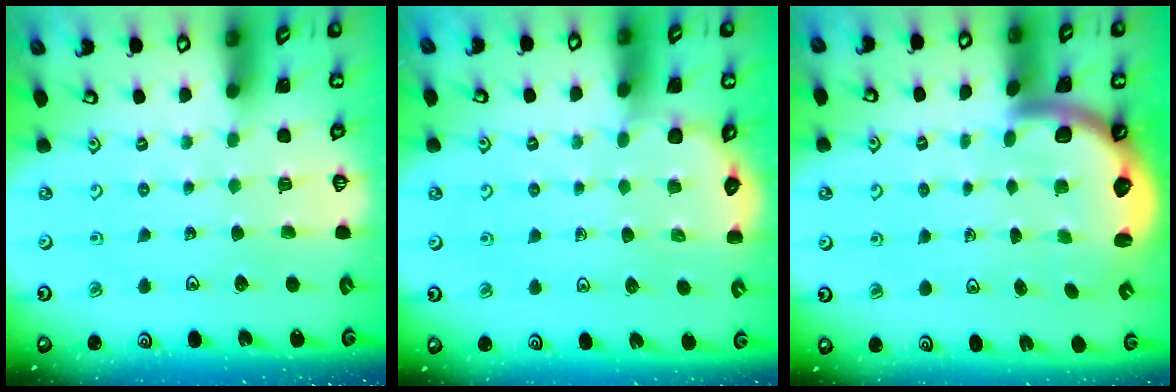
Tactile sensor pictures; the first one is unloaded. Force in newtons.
{"total": 2.7, "press": 2.7, "slide": 0.5}
{"total": 2.8, "press": 2.8, "slide": 0.5}